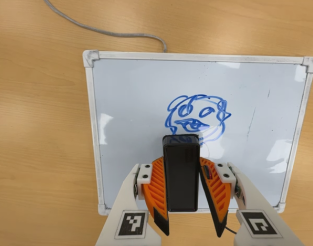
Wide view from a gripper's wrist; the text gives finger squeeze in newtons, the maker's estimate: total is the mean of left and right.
{"total": 5.2, "left": 4.9, "right": 5.5}